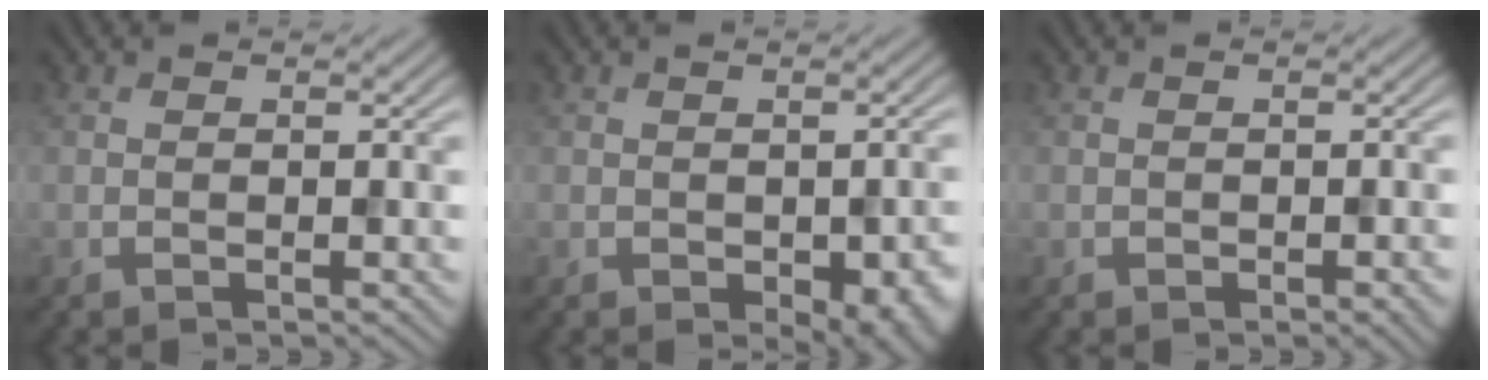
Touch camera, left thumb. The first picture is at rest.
{"total": 5.5, "force": [-2.7, 2.7, 4.0], "torque": [-0.051, -0.027, -0.006]}
{"total": 1.1, "force": [-0.6, 0.2, 0.8], "torque": [-0.005, 0.004, -0.007]}